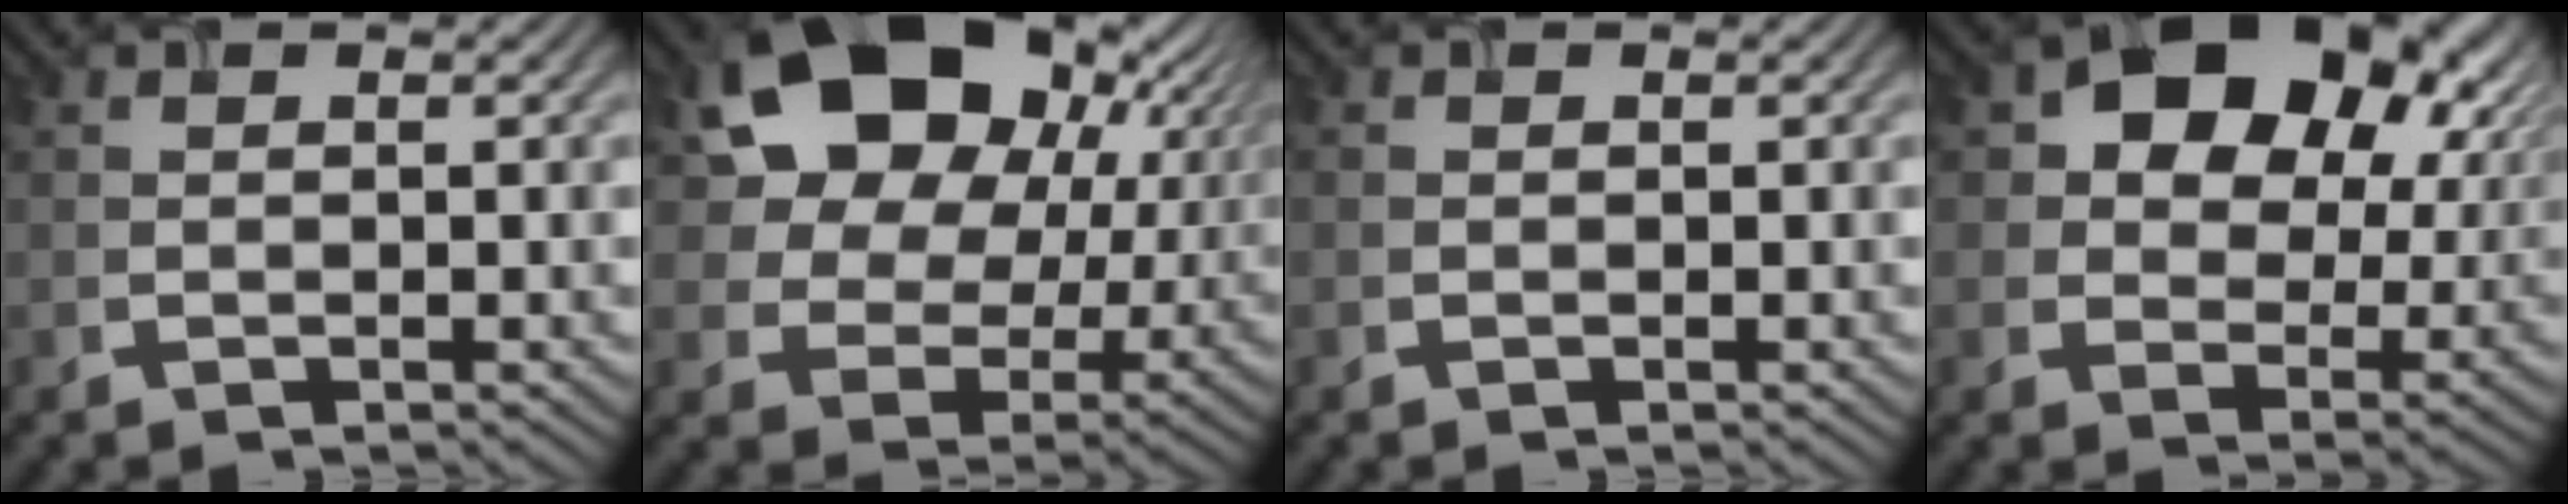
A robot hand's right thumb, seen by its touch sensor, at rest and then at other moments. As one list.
[{"total": 16.0, "force": [6.3, 11.3, 9.4], "torque": [-0.162, 0.004, 0.124]}, {"total": 0.0}, {"total": 14.3, "force": [5.9, 9.8, 8.6], "torque": [-0.127, -0.003, 0.113]}]